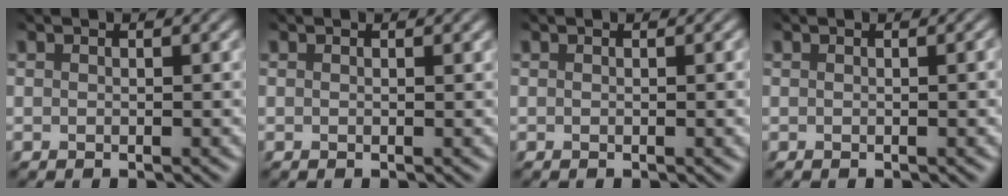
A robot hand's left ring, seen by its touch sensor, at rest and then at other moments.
{"total": 0.5, "force": [0.4, 0.2, 0.3], "torque": [0.000, 0.001, 0.004]}
{"total": 1.3, "force": [0.2, 0.5, 1.1], "torque": [-0.009, 0.001, 0.001]}
{"total": 2.1, "force": [0.3, 0.8, 1.9], "torque": [-0.015, 0.005, 0.001]}